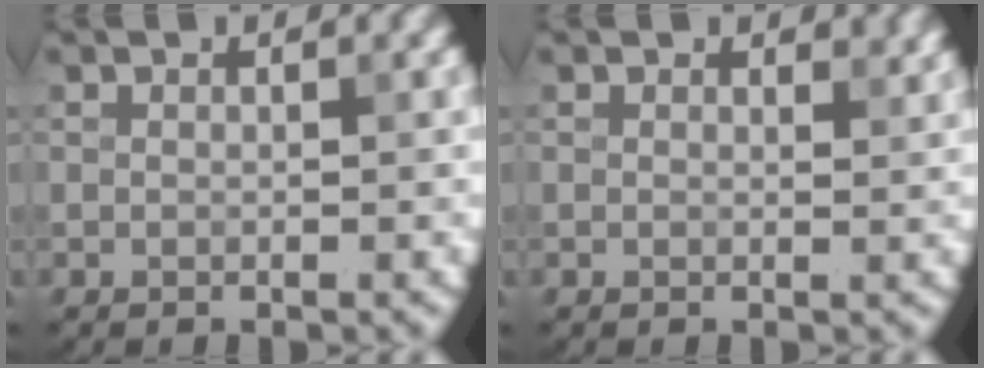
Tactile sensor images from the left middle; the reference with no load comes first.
{"total": 1.0, "force": [0.8, 0.5, 0.5], "torque": [-0.003, -0.003, 0.011]}